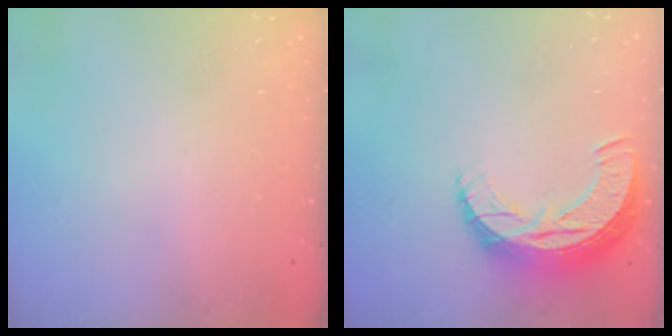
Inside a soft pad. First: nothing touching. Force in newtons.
{"total": 10.9, "press": 10.9, "slide": 0.7}